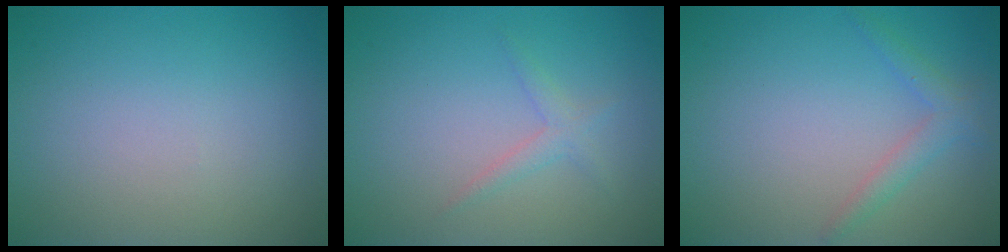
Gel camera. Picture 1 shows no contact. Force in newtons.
{"total": 1.3, "press": 1.3, "slide": 0.2}
{"total": 1.8, "press": 1.8, "slide": 0.1}